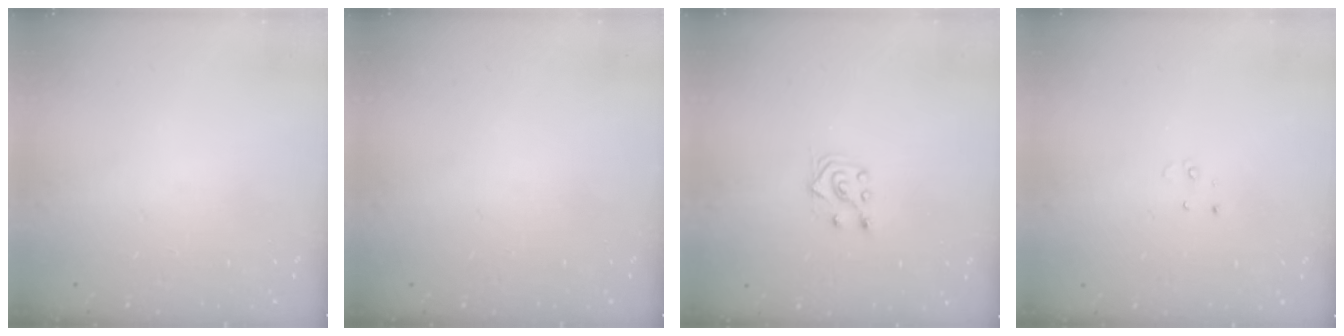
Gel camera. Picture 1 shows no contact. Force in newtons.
{"total": 0.0}
{"total": 5.7, "press": 5.7, "slide": 0.8}
{"total": 2.3, "press": 2.3, "slide": 0.2}